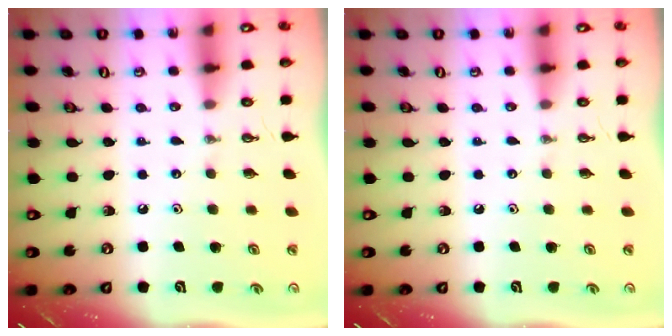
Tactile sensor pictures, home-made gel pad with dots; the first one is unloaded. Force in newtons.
{"total": 0.0}